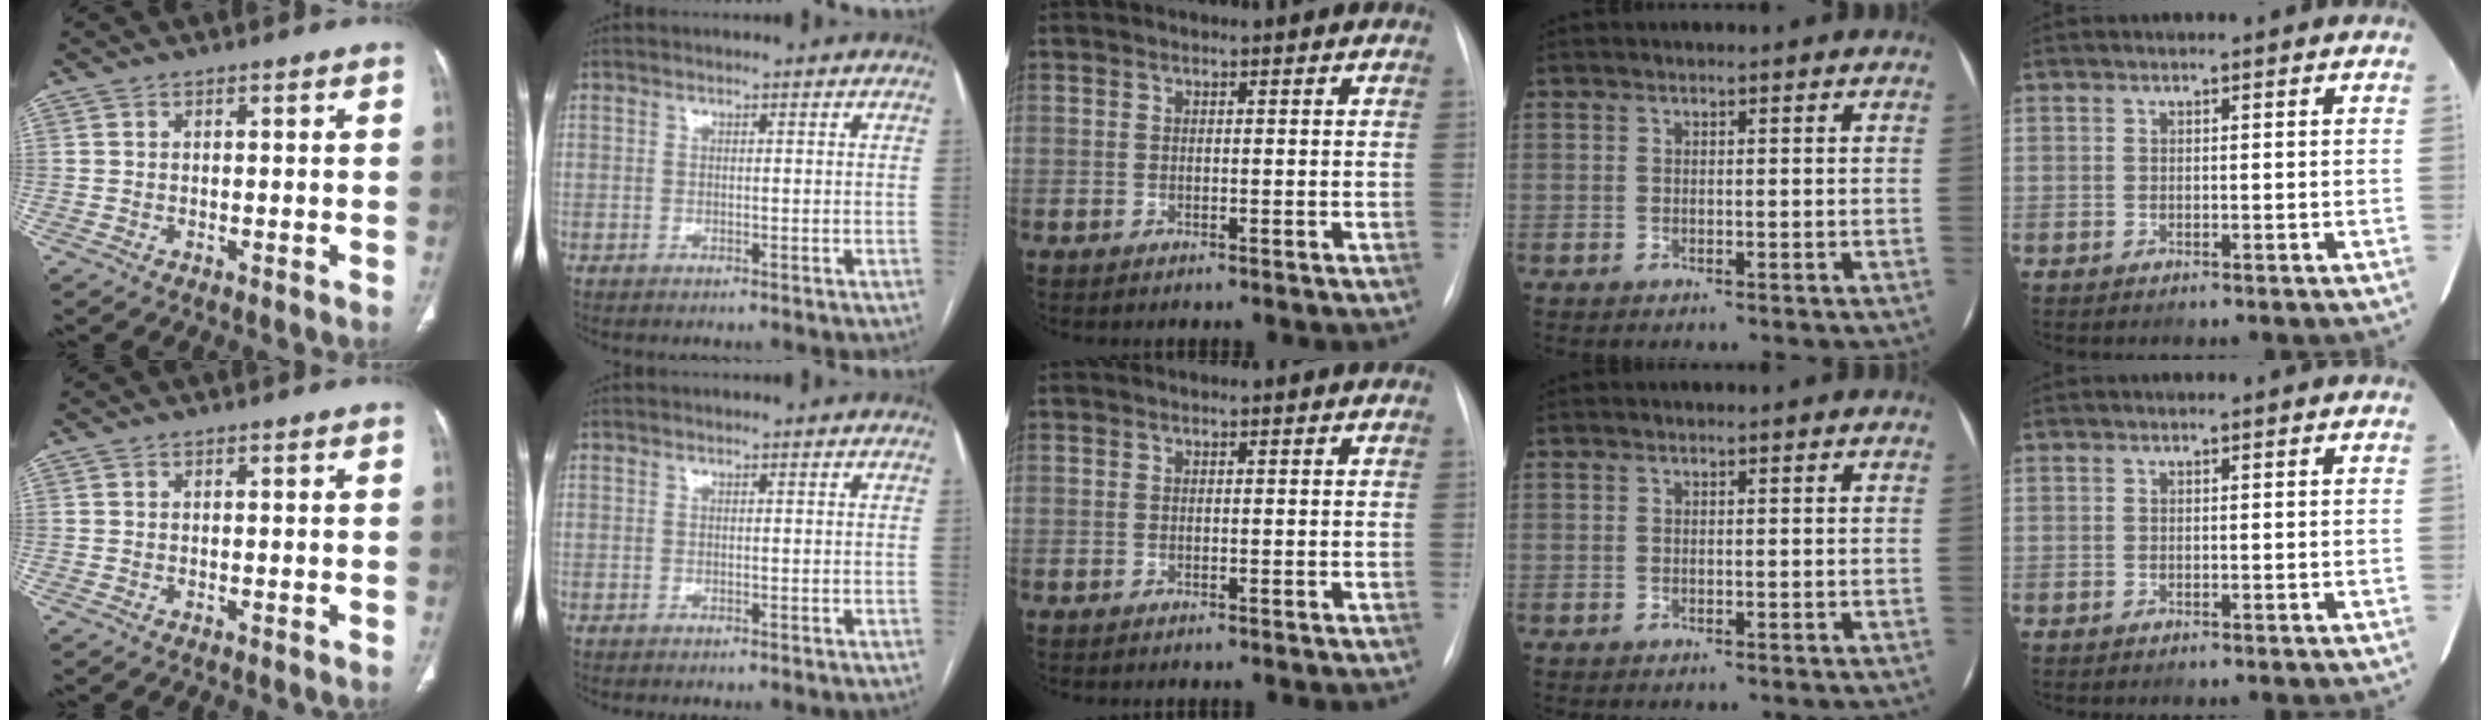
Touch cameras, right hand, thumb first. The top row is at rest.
{}